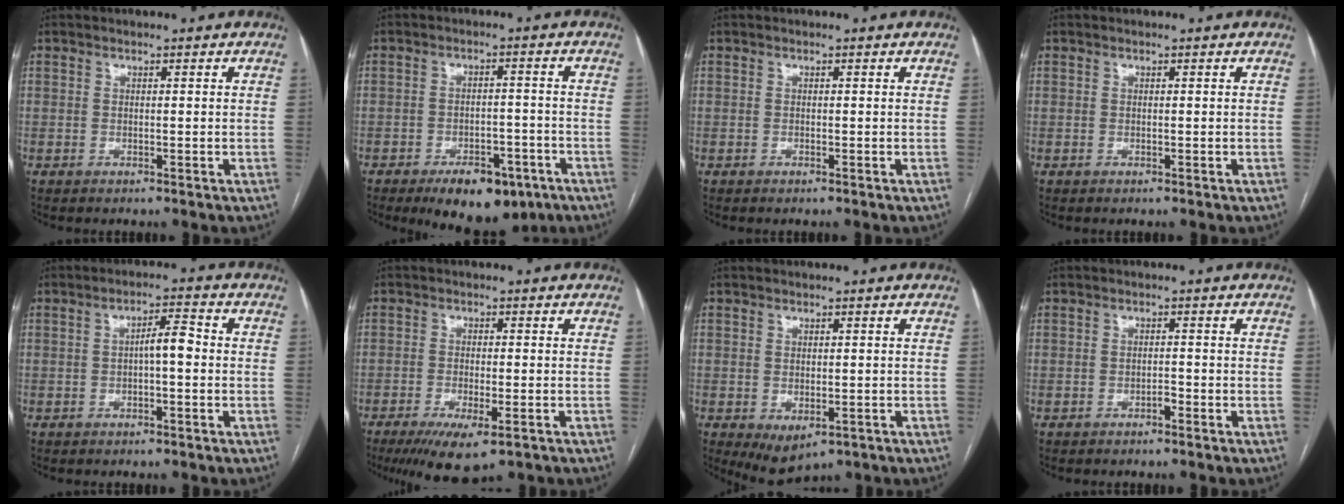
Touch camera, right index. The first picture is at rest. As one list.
[{"total": 10.3, "force": [-6.7, 4.8, 6.2], "torque": [-0.079, 0.001, -0.096]}, {"total": 0.0}, {"total": 0.0}, {"total": 3.8, "force": [-0.3, 0.9, 3.7], "torque": [-0.058, 0.012, -0.005]}, {"total": 7.8, "force": [-4.8, 1.8, 6.0], "torque": [-0.097, -0.019, -0.074]}, {"total": 4.4, "force": [-1.6, 2.5, 3.2], "torque": [-0.048, -0.010, -0.009]}, {"total": 0.9, "force": [-0.7, 0.3, 0.5], "torque": [-0.008, 0.001, -0.013]}]